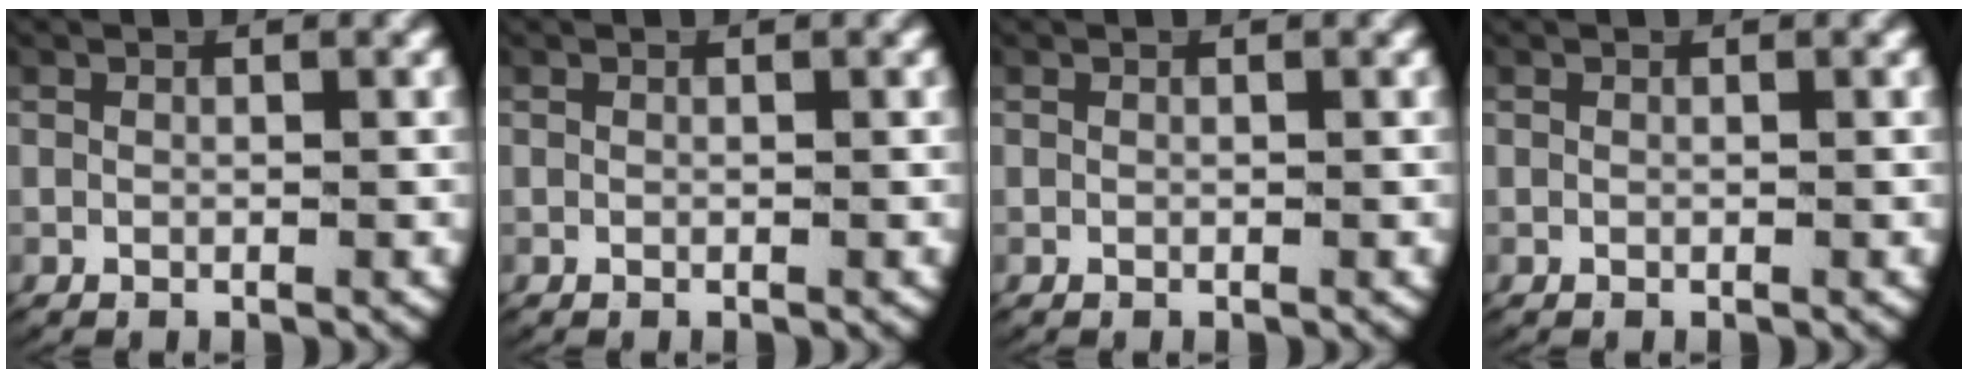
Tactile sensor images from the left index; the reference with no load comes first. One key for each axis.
{"total": 0.0}
{"total": 0.0}
{"total": 0.0}